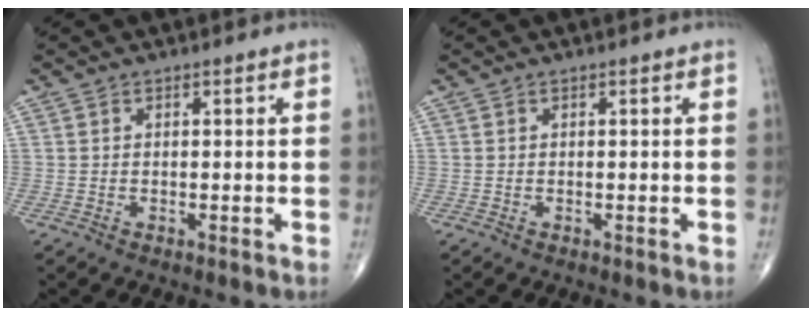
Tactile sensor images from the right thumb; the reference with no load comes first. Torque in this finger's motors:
{"motor_torque": [-0.16, 0.16, 0.03, -0.03, 0.00]}